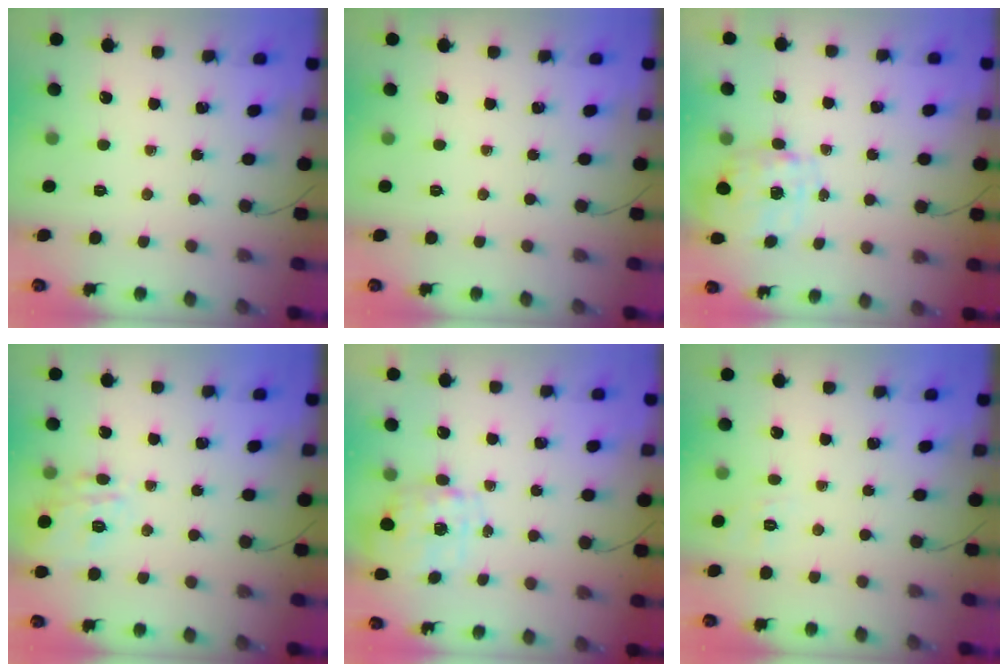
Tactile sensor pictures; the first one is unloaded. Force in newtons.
{"total": 0.0}
{"total": 2.9, "press": 2.7, "slide": 0.9}
{"total": 14.1, "press": 14.1, "slide": 0.6}
{"total": 2.8, "press": 2.6, "slide": 0.9}
{"total": 2.9, "press": 2.4, "slide": 1.7}